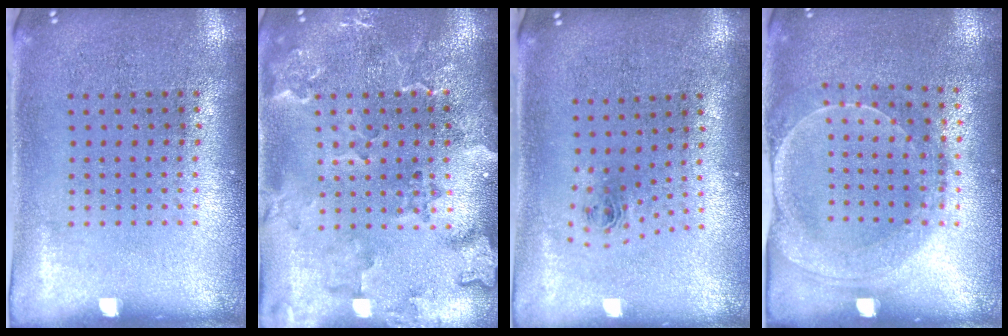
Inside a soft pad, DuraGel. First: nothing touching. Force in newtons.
{"total": 2.3, "press": 2.1, "slide": 0.8}
{"total": 0.8, "press": 0.3, "slide": 0.7}
{"total": 1.7, "press": 1.7, "slide": 0.3}